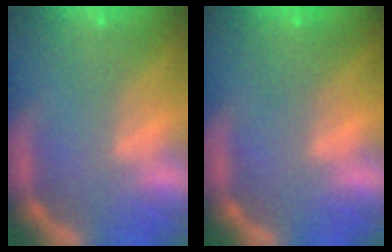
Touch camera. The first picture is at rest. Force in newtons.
{"total": 1.5}